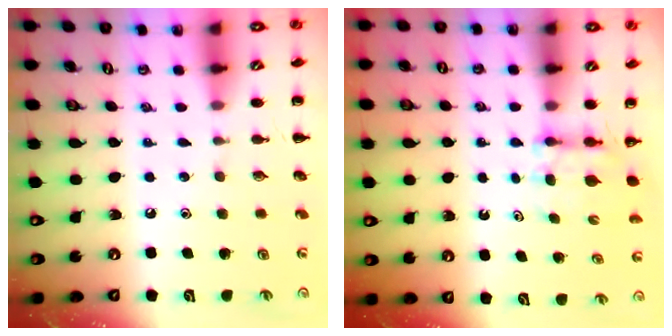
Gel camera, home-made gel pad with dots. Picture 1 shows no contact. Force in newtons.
{"total": 4.1, "press": 4.1, "slide": 0.5}